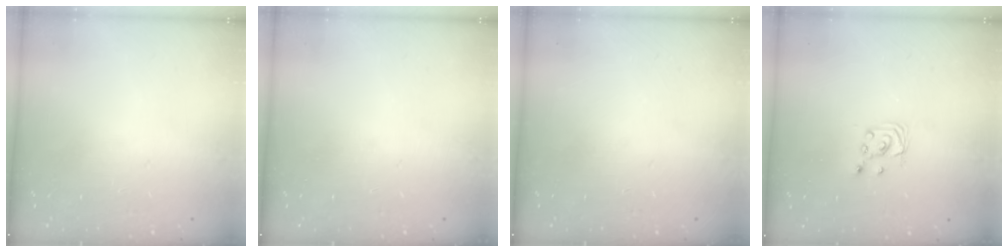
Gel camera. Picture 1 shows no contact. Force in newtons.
{"total": 0.0}
{"total": 0.0}
{"total": 2.4, "press": 2.4, "slide": 0.2}